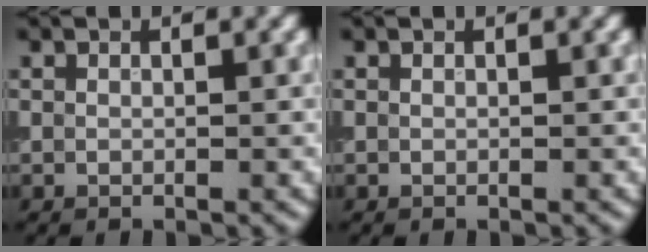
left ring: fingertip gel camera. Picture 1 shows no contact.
{"total": 0.0}